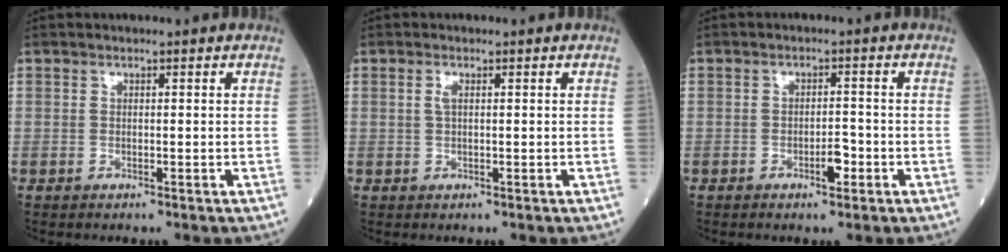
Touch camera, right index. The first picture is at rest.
{"total": 1.1, "force": [0.3, 0.3, 1.0], "torque": [-0.025, 0.001, 0.004]}
{"total": 2.6, "force": [-1.3, 0.8, 2.1], "torque": [-0.031, 0.003, -0.020]}